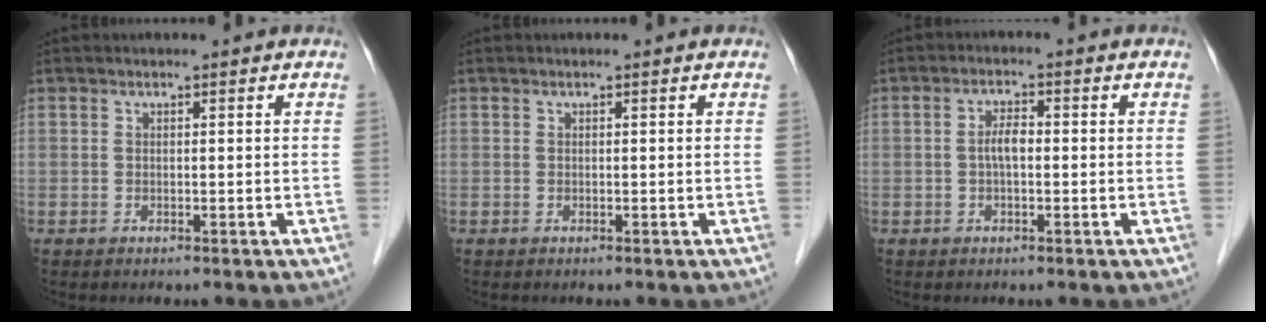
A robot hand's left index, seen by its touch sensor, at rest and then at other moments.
{"total": 0.0}
{"total": 2.8, "force": [-0.6, 0.9, 2.5], "torque": [-0.048, 0.006, -0.012]}